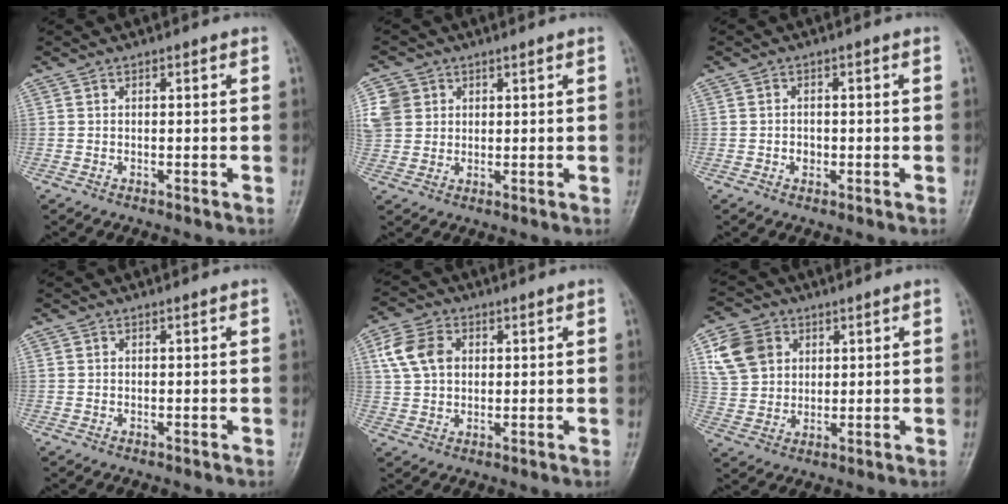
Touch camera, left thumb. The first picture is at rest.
{"total": 7.8, "force": [2.6, 6.8, 2.9], "torque": [-0.054, 0.008, 0.054]}
{"total": 1.7, "force": [-0.5, 1.5, 0.7], "torque": [-0.001, 0.008, -0.010]}
{"total": 0.0}
{"total": 7.8, "force": [2.3, 5.6, 4.9], "torque": [-0.085, 0.005, 0.042]}
{"total": 9.4, "force": [3.7, 7.5, 4.4], "torque": [-0.065, -0.006, 0.074]}